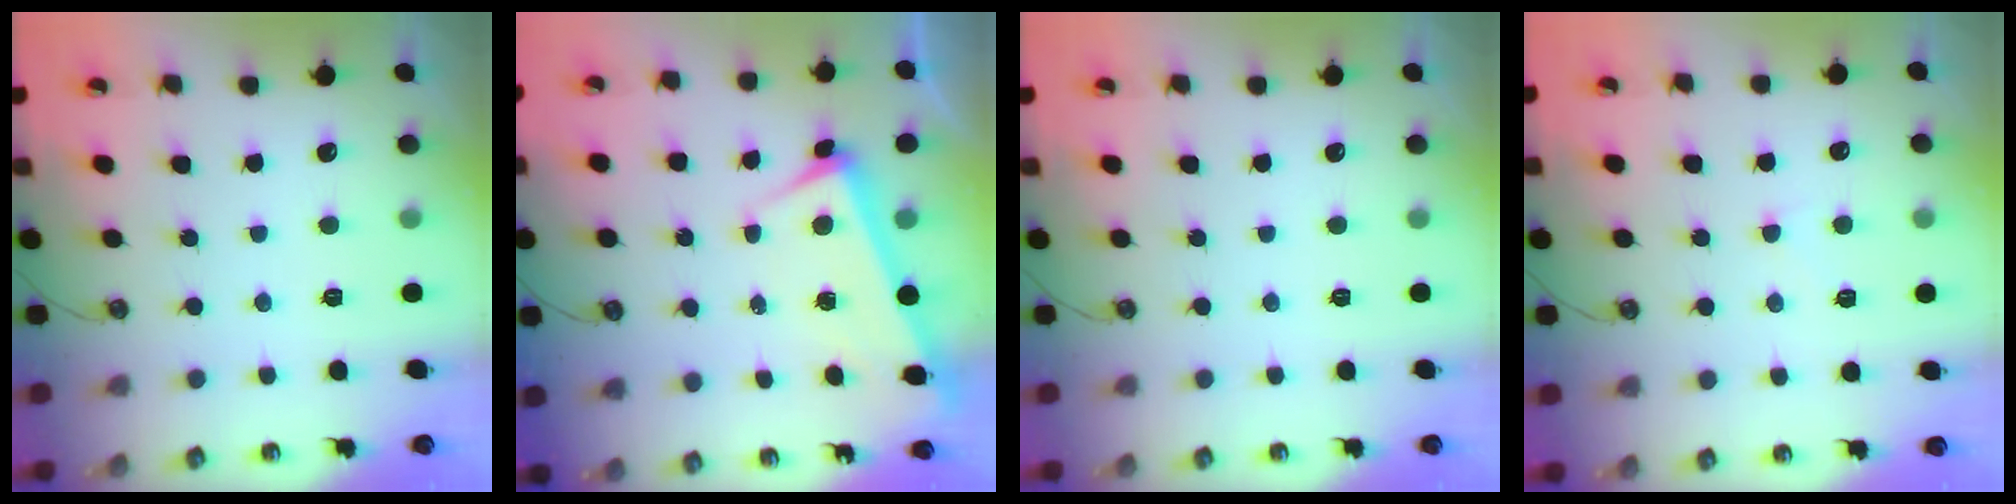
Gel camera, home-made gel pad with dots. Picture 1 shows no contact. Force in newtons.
{"total": 3.3, "press": 3.2, "slide": 0.8}
{"total": 0.0}
{"total": 0.9, "press": 0.4, "slide": 0.8}